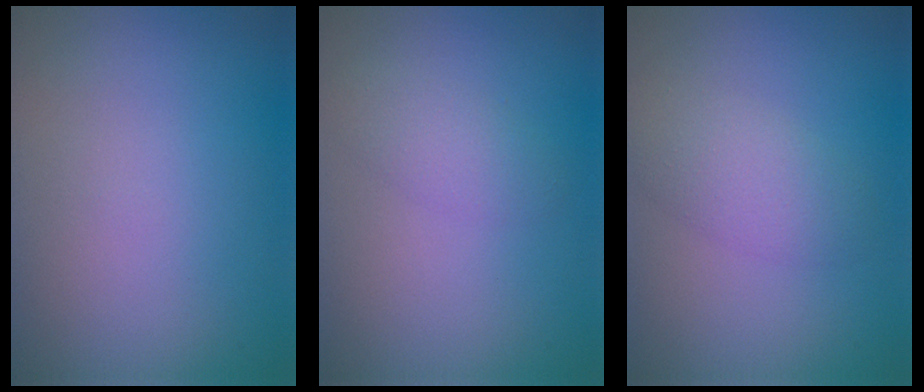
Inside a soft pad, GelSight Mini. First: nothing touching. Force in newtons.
{"total": 1.7, "press": 1.7, "slide": 0.1}
{"total": 2.7, "press": 2.7, "slide": 0.1}